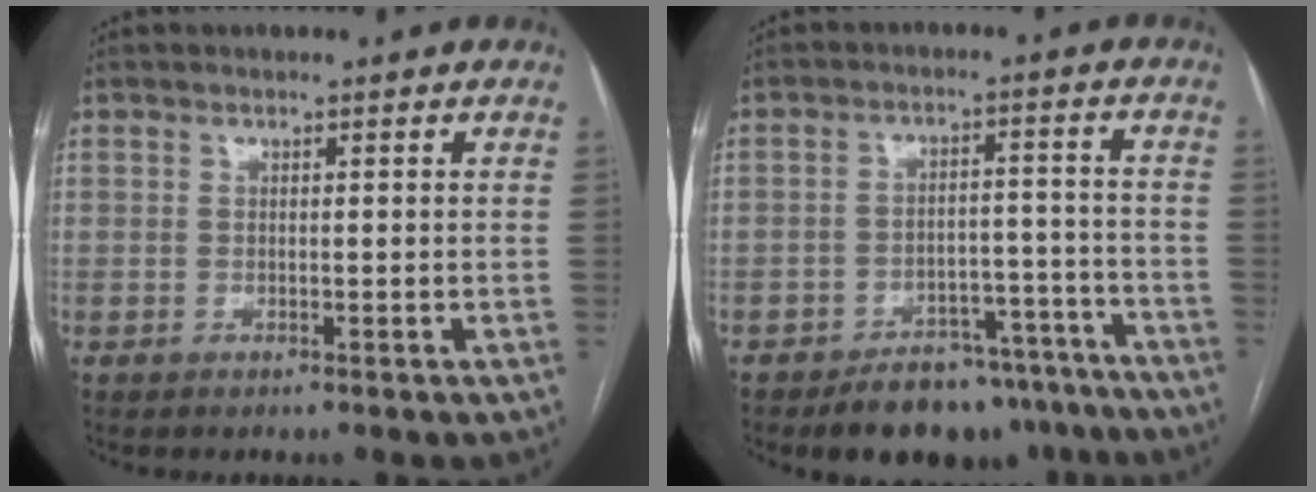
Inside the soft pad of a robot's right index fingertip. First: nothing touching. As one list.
[{"total": 13.5, "force": [-11.2, 6.1, 4.3], "torque": [-0.026, 0.027, -0.148]}]